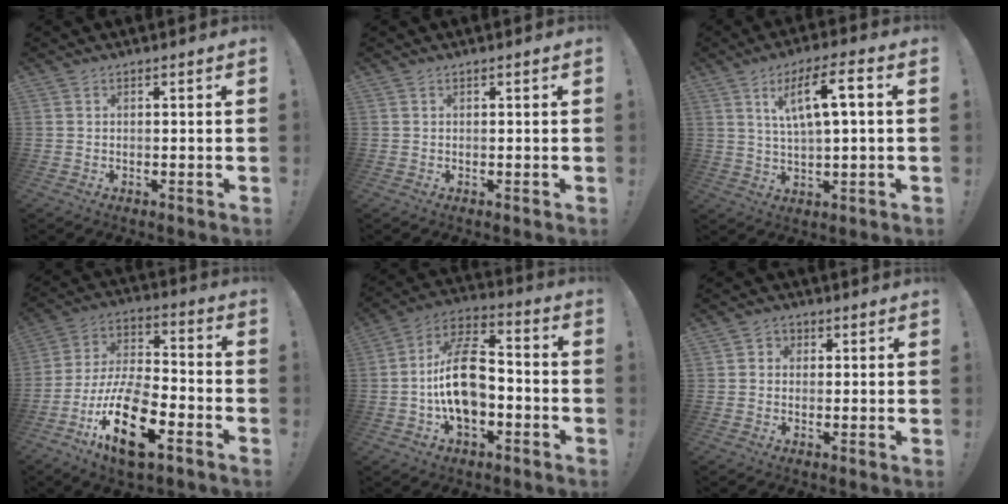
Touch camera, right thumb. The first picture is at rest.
{"total": 0.0}
{"total": 10.4, "force": [3.1, 2.5, 9.6], "torque": [-0.165, 0.003, 0.047]}
{"total": 20.4, "force": [-10.0, 8.6, 15.5], "torque": [-0.296, 0.055, -0.161]}
{"total": 17.2, "force": [-2.7, 10.5, 13.4], "torque": [-0.235, 0.023, -0.045]}
{"total": 2.7, "force": [-0.1, 2.6, 1.0], "torque": [-0.016, 0.006, -0.001]}